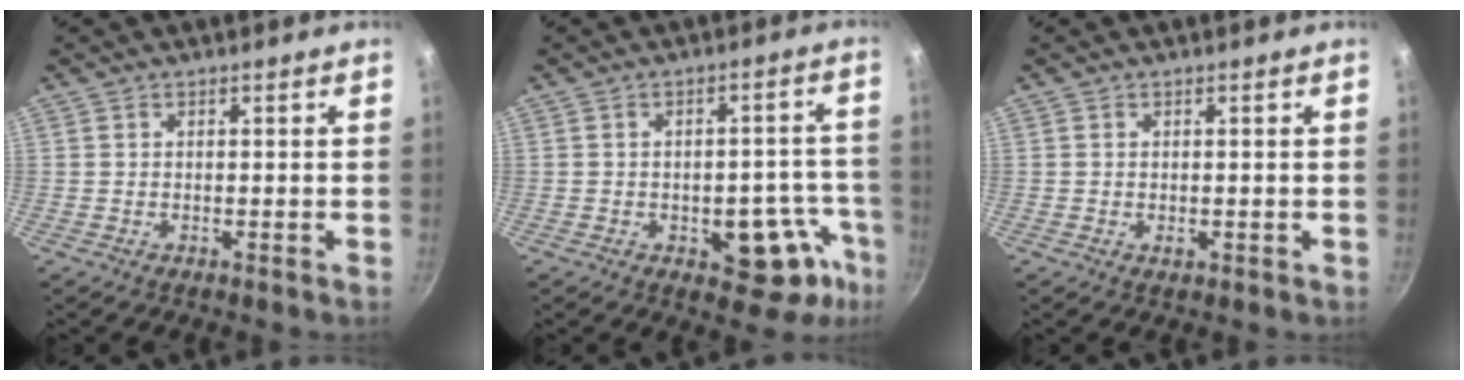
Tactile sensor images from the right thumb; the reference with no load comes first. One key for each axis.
{"total": 12.6, "fx": -5.1, "fy": 7.2, "fz": 9.1, "tx": -0.034, "ty": 0.036, "tz": -0.058}
{"total": 1.0, "fx": -0.1, "fy": 0.7, "fz": 0.8, "tx": -0.011, "ty": -0.001, "tz": -0.002}